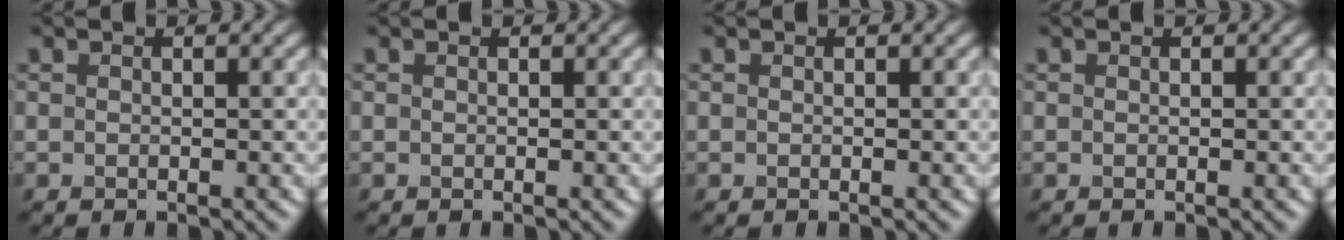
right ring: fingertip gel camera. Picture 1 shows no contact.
{"total": 0.0}
{"total": 0.0}
{"total": 0.0}